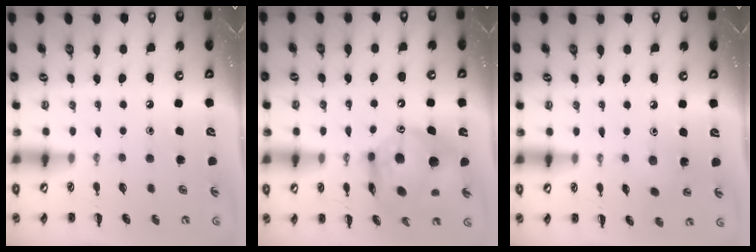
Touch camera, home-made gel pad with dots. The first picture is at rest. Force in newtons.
{"total": 12.6, "press": 12.1, "slide": 3.5}
{"total": 4.3, "press": 4.2, "slide": 1.1}